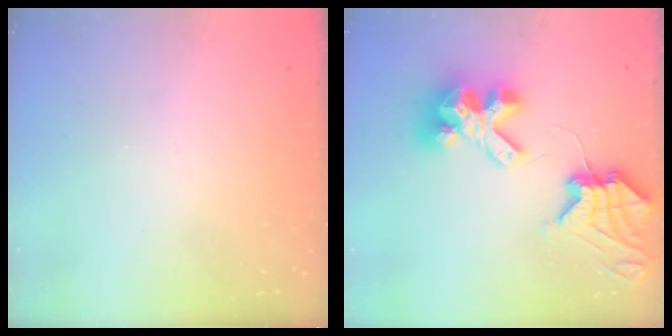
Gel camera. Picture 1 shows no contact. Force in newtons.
{"total": 12.0, "press": 11.9, "slide": 1.3}